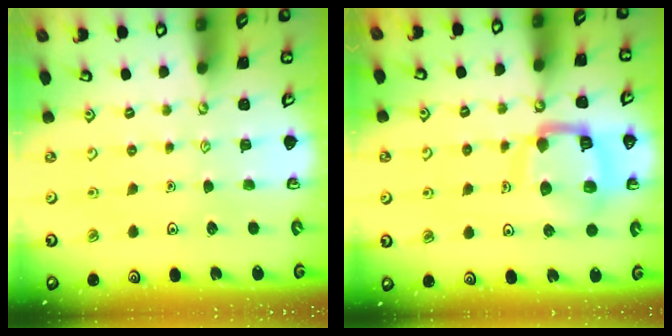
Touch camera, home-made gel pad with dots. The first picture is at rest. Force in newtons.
{"total": 14.5, "press": 14.4, "slide": 1.5}